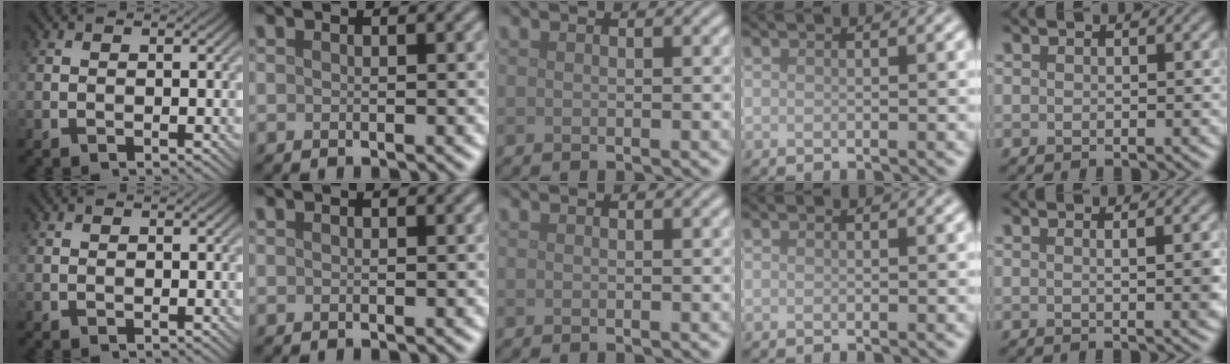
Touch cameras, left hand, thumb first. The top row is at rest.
{"little": {"total": 1.7, "force": [0.3, 0.4, 1.6], "torque": [-0.019, 0.003, 0.001]}}